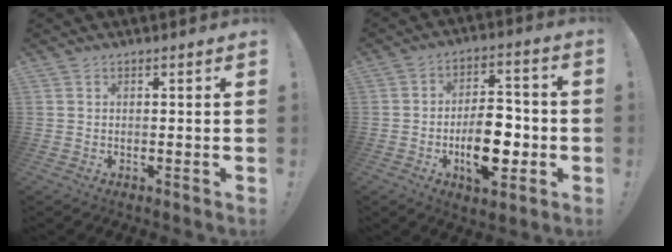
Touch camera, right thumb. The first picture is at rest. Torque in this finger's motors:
{"motor_torque": [2.41, 1.50, 0.80, -0.66, 0.08]}